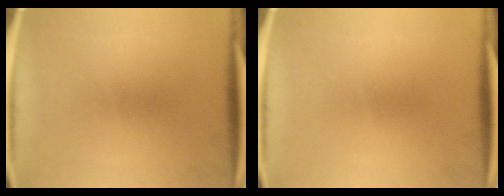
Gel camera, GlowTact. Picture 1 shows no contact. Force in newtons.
{"total": 0.0}